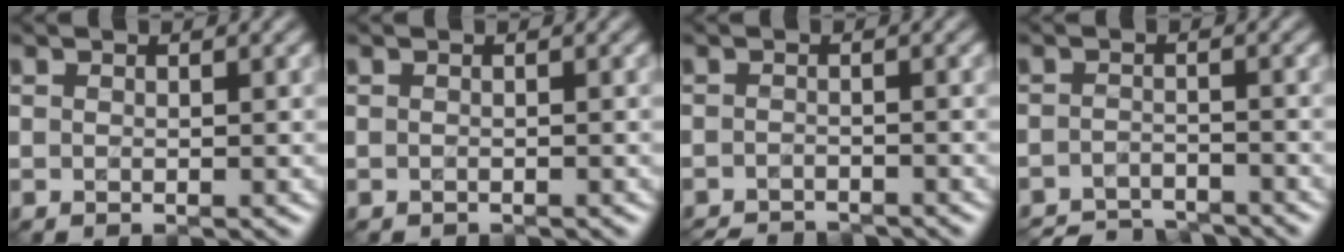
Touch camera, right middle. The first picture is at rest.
{"total": 0.0}
{"total": 4.2, "force": [-4.1, 0.5, 0.7], "torque": [-0.012, -0.008, -0.065]}
{"total": 5.5, "force": [-5.3, 0.9, 1.1], "torque": [-0.012, -0.012, -0.089]}